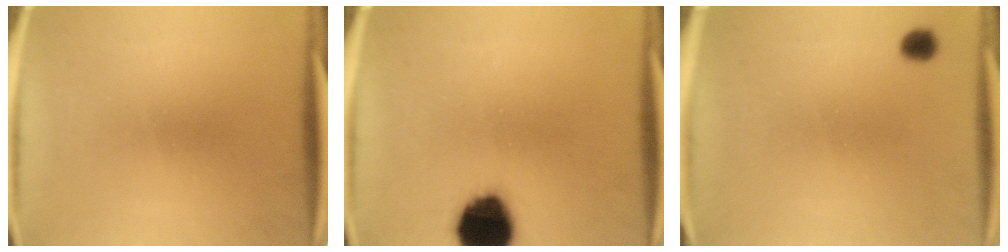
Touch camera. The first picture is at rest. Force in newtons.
{"total": 15.0}
{"total": 2.3}